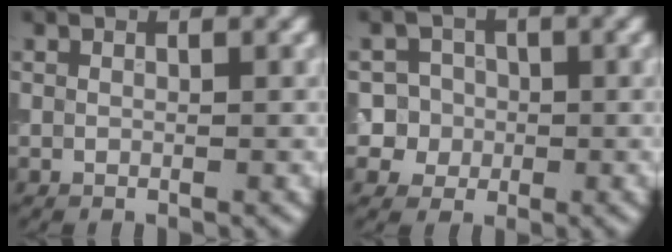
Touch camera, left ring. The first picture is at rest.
{"total": 5.9, "force": [-0.1, 5.6, 1.6], "torque": [-0.007, 0.031, -0.021]}